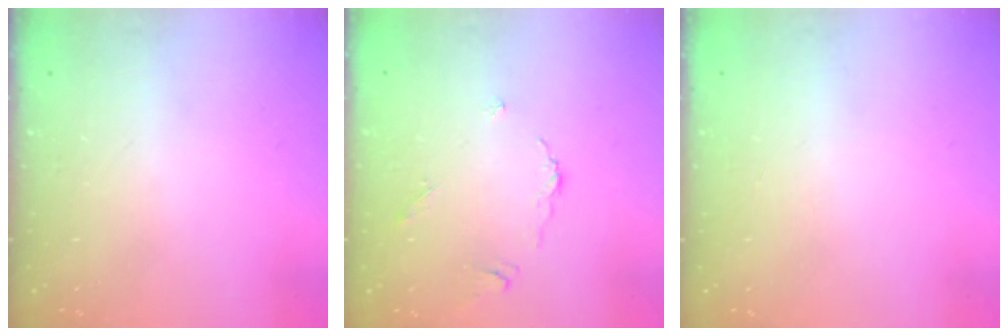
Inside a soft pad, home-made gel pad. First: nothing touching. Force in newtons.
{"total": 2.2, "press": 2.2, "slide": 0.4}
{"total": 2.4, "press": 2.3, "slide": 0.2}